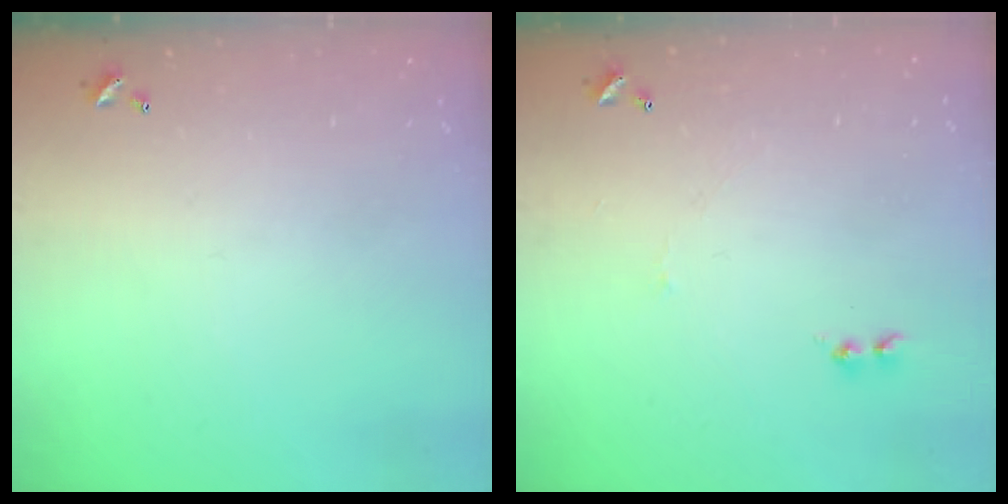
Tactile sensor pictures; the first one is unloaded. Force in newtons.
{"total": 1.5, "press": 1.4, "slide": 0.6}